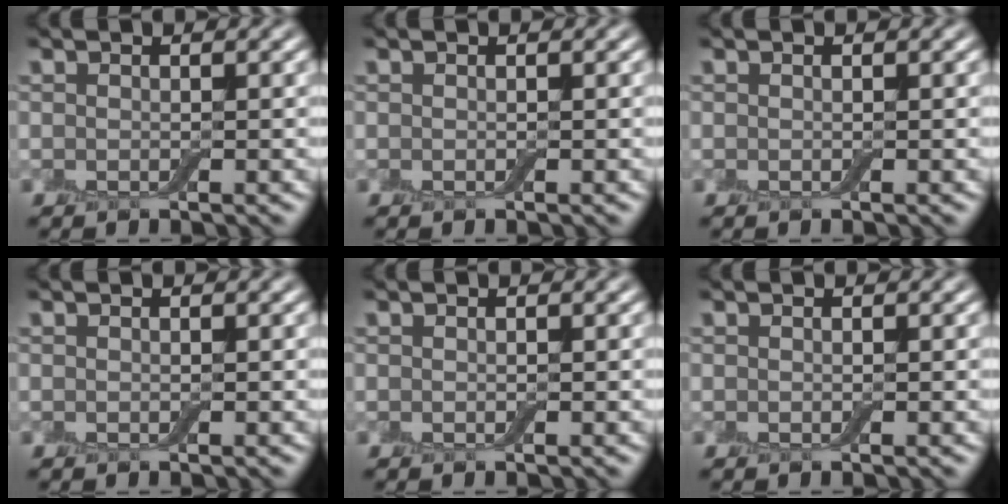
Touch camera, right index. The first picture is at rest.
{"total": 0.0}
{"total": 0.0}
{"total": 0.0}
{"total": 0.0}
{"total": 0.0}